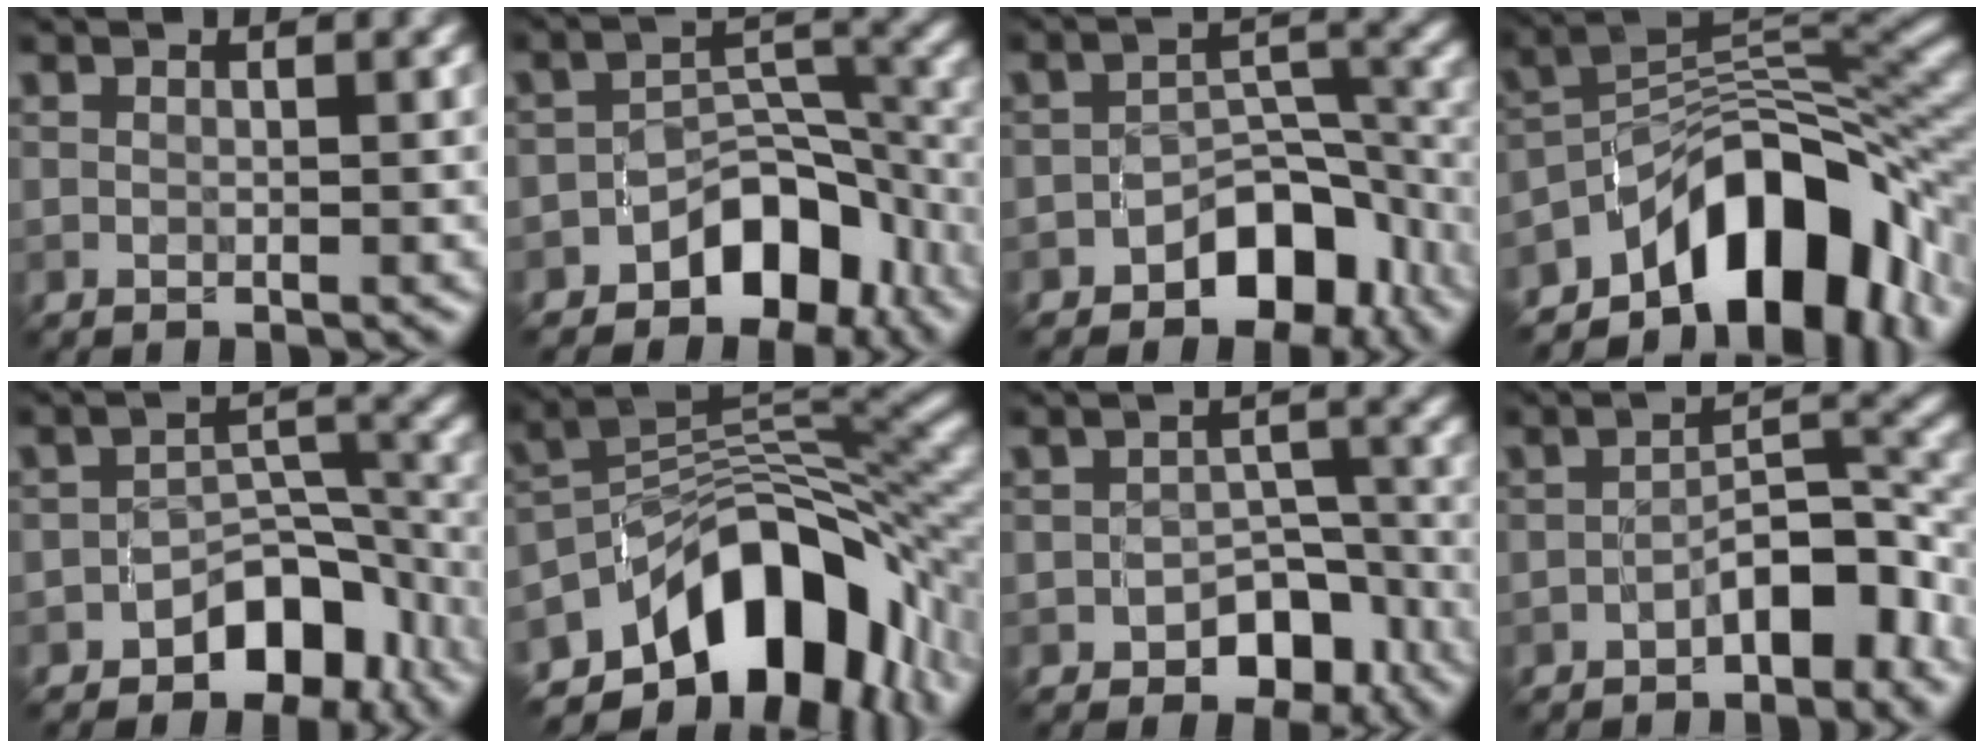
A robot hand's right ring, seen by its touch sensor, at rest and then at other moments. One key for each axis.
{"total": 6.8, "fx": -4.2, "fy": 4.1, "fz": 3.4, "tx": -0.025, "ty": 0.002, "tz": -0.069}
{"total": 6.1, "fx": -3.8, "fy": 3.6, "fz": 3.2, "tx": -0.025, "ty": 0.004, "tz": -0.065}
{"total": 12.0, "fx": -7.0, "fy": 5.9, "fz": 7.8, "tx": -0.091, "ty": 0.006, "tz": -0.126}
{"total": 6.2, "fx": -4.0, "fy": 3.6, "fz": 3.1, "tx": -0.024, "ty": 0.002, "tz": -0.066}
{"total": 12.8, "fx": -6.3, "fy": 7.3, "fz": 8.4, "tx": -0.116, "ty": 0.005, "tz": -0.113}
{"total": 4.9, "fx": -2.9, "fy": 3.2, "fz": 2.4, "tx": -0.014, "ty": 0.002, "tz": -0.042}
{"total": 4.5, "fx": -2.4, "fy": 2.0, "fz": 3.3, "tx": -0.044, "ty": 0.021, "tz": -0.042}